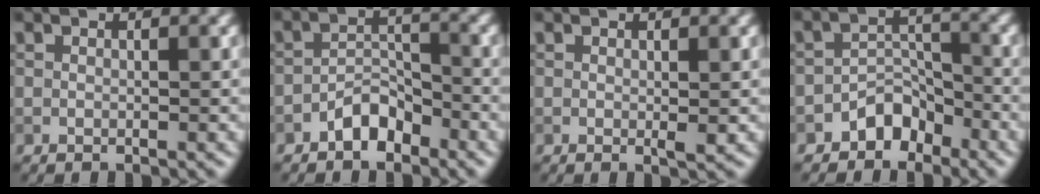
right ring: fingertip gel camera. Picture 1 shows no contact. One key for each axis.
{"total": 2.9, "fx": -2.1, "fy": 1.4, "fz": 1.3, "tx": -0.018, "ty": 0.014, "tz": -0.040}
{"total": 0.8, "fx": 0.0, "fy": 0.0, "fz": 0.8, "tx": -0.009, "ty": -0.003, "tz": -0.001}
{"total": 3.2, "fx": -2.3, "fy": 2.0, "fz": 1.0, "tx": -0.004, "ty": 0.014, "tz": -0.042}